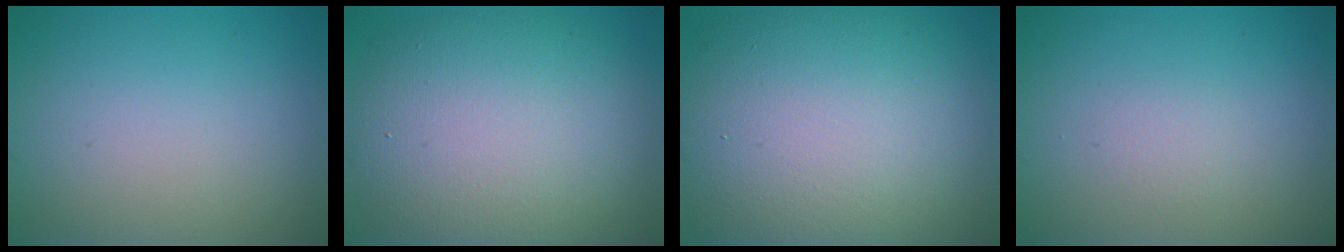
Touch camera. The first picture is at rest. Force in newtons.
{"total": 11.6, "press": 11.6, "slide": 0.9}
{"total": 14.1, "press": 14.1, "slide": 0.2}
{"total": 0.9, "press": 0.9, "slide": 0.1}